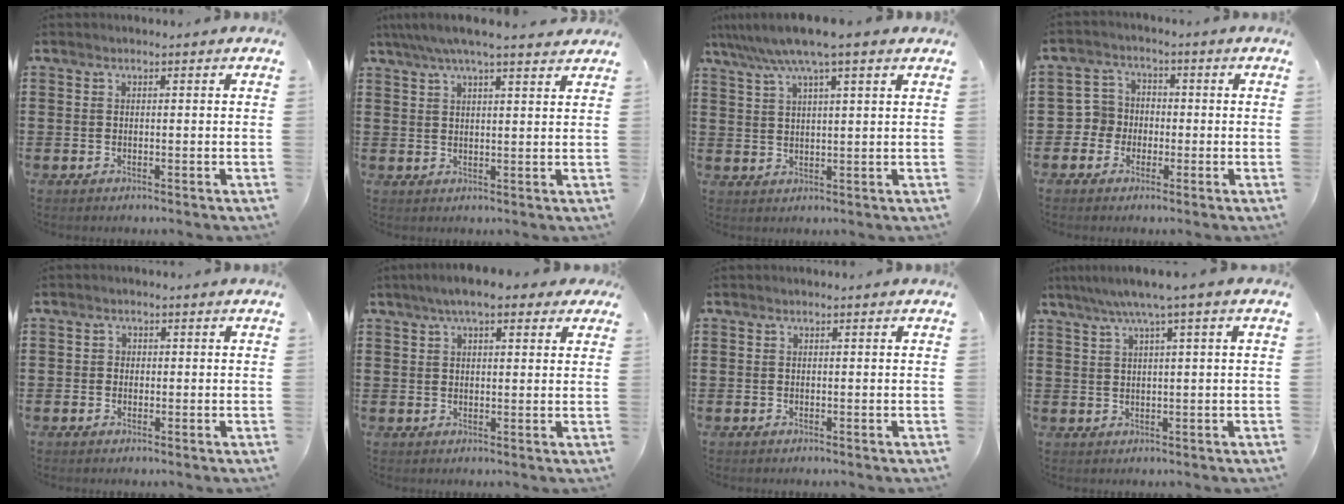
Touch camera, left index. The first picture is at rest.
{"total": 5.0, "force": [4.1, 0.3, 2.8], "torque": [-0.067, -0.008, 0.072]}
{"total": 7.0, "force": [5.3, 0.2, 4.6], "torque": [-0.104, -0.012, 0.092]}
{"total": 4.2, "force": [-1.8, 3.7, 0.5], "torque": [-0.034, 0.007, -0.042]}
{"total": 1.1, "force": [-0.2, 1.0, 0.2], "torque": [-0.008, 0.005, -0.007]}
{"total": 5.8, "force": [4.0, 1.7, 3.9], "torque": [-0.077, 0.005, 0.068]}
{"total": 0.0}
{"total": 3.6, "force": [1.7, -0.3, 3.2], "torque": [-0.065, -0.001, 0.027]}